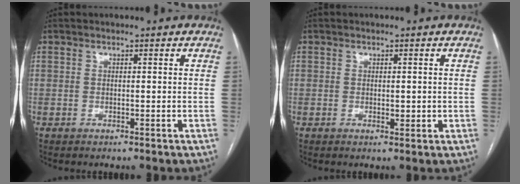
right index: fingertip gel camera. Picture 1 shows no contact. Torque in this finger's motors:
{"motor_torque": [-0.48, 0.87, -0.01, 0.02]}